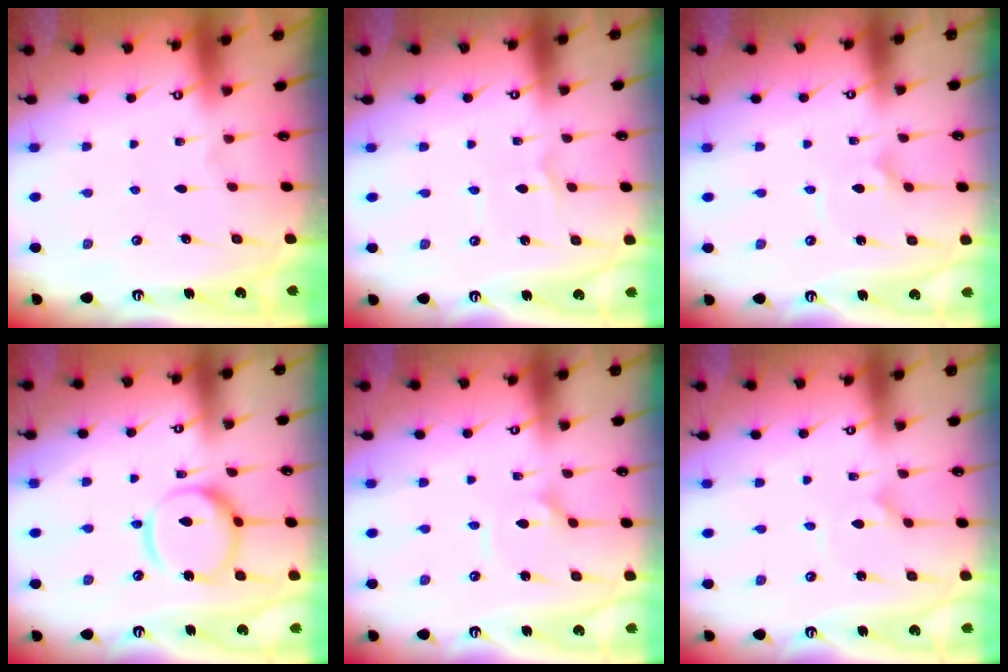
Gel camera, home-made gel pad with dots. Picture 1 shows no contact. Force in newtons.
{"total": 1.1, "press": 1.1, "slide": 0.1}
{"total": 2.3, "press": 2.3, "slide": 0.2}
{"total": 13.7, "press": 13.7, "slide": 1.3}
{"total": 2.4, "press": 2.4, "slide": 0.3}
{"total": 0.9, "press": 0.9, "slide": 0.0}